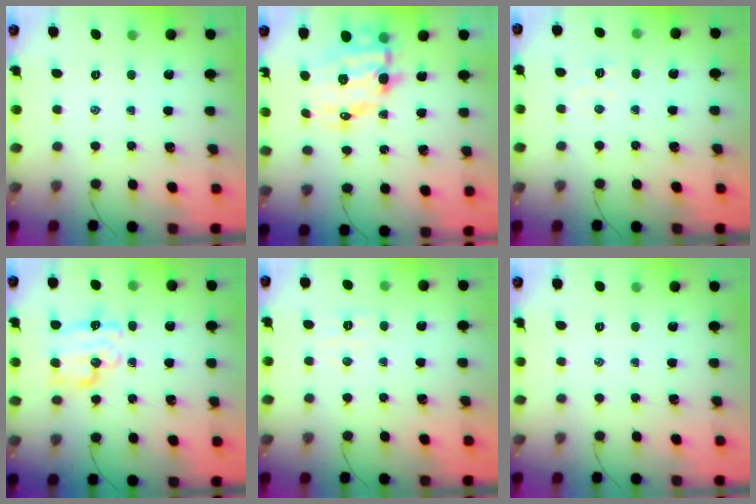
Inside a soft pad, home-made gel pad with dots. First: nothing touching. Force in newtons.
{"total": 13.0, "press": 12.7, "slide": 2.8}
{"total": 2.7, "press": 2.5, "slide": 0.8}
{"total": 13.1, "press": 13.1, "slide": 0.4}
{"total": 4.4, "press": 4.3, "slide": 0.8}
{"total": 0.0}